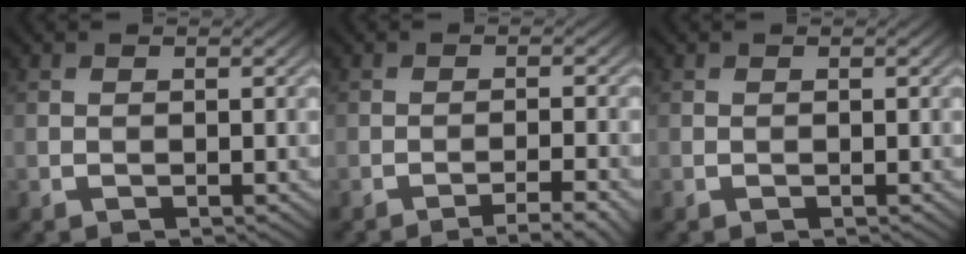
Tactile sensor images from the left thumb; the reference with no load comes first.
{"total": 3.3, "force": [-2.5, -0.3, 2.2], "torque": [-0.036, 0.007, -0.037]}
{"total": 0.0}